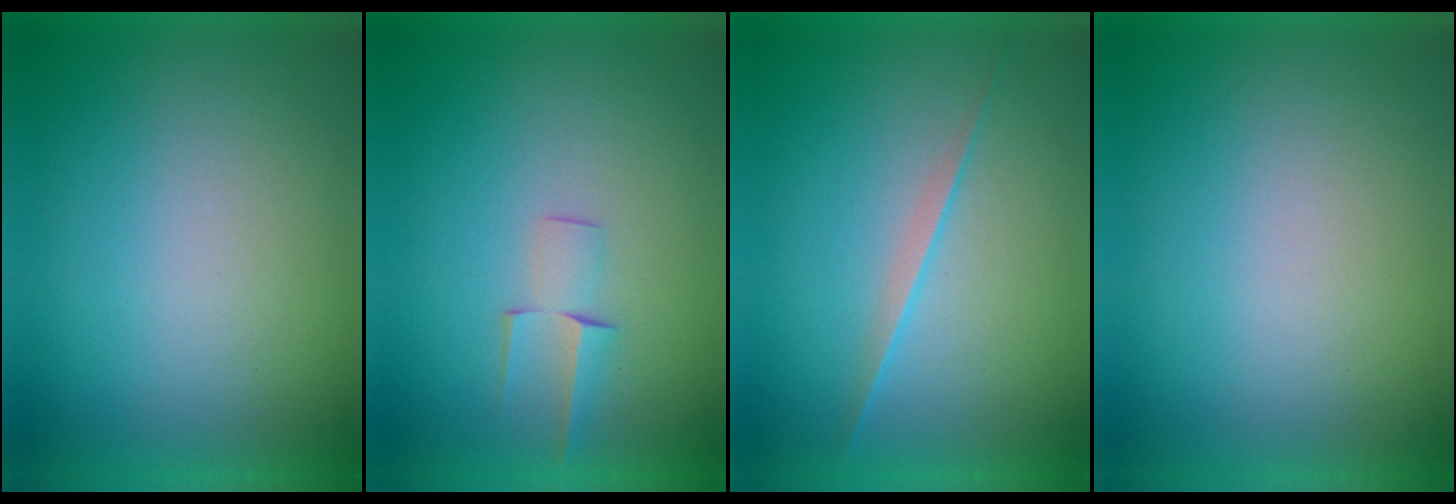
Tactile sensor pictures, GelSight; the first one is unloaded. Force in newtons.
{"total": 2.1}
{"total": 2.1}
{"total": 1.2}